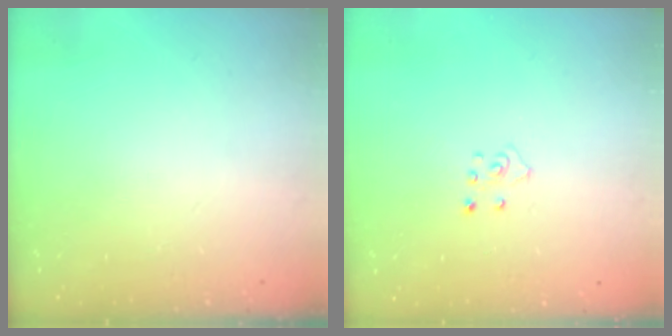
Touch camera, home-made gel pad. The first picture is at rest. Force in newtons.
{"total": 2.7, "press": 2.7, "slide": 0.2}